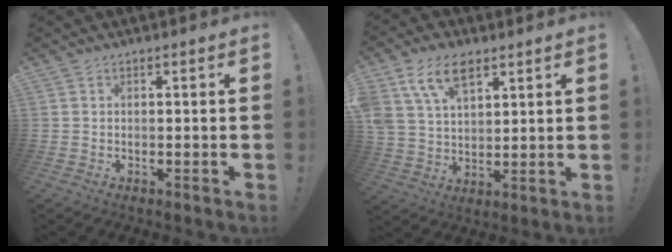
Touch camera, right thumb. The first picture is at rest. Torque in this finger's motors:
{"motor_torque": [2.36, 2.65, 0.62, 0.39, 0.39]}